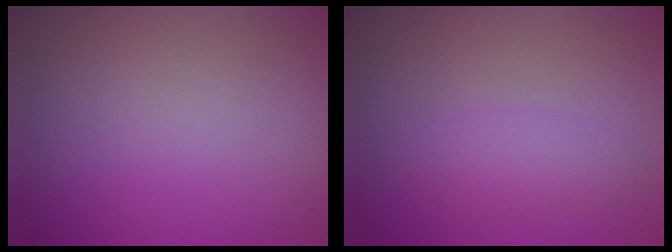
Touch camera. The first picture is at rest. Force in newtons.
{"total": 1.0, "press": 1.0, "slide": 0.0}